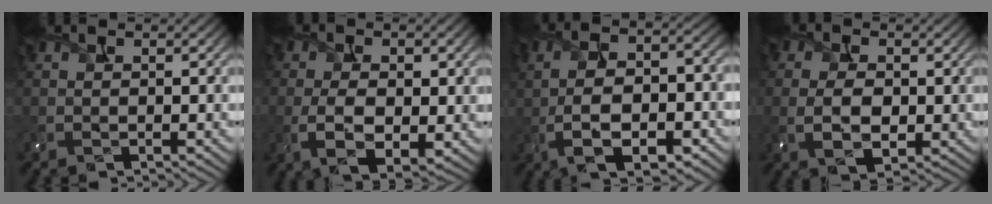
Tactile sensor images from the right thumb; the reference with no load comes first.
{"total": 7.0, "force": [-0.9, 3.7, 5.8], "torque": [-0.113, -0.012, -0.013]}
{"total": 11.4, "force": [-2.9, 4.7, 9.9], "torque": [-0.188, -0.003, -0.044]}
{"total": 5.4, "force": [-0.3, 3.3, 4.3], "torque": [-0.084, 0.001, -0.015]}